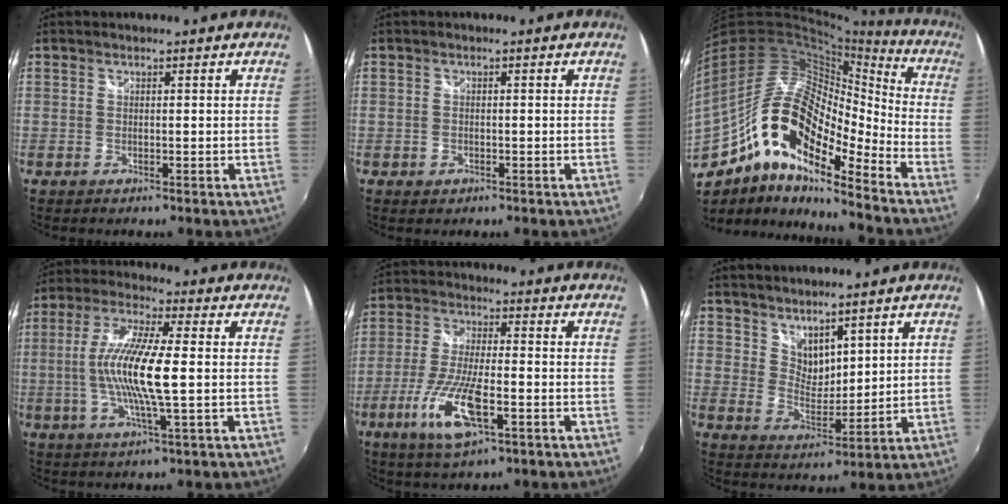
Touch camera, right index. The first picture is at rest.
{"total": 1.5, "force": [-0.7, 1.2, 0.5], "torque": [-0.011, -0.004, -0.011]}
{"total": 20.6, "force": [-10.7, 7.9, 15.7], "torque": [-0.266, -0.019, -0.214]}
{"total": 13.0, "force": [-0.7, 1.4, 12.9], "torque": [-0.252, -0.001, -0.020]}
{"total": 12.3, "force": [-5.0, 3.4, 10.7], "torque": [-0.229, -0.015, -0.096]}
{"total": 6.4, "force": [5.0, 3.2, 2.4], "torque": [-0.031, -0.003, 0.097]}